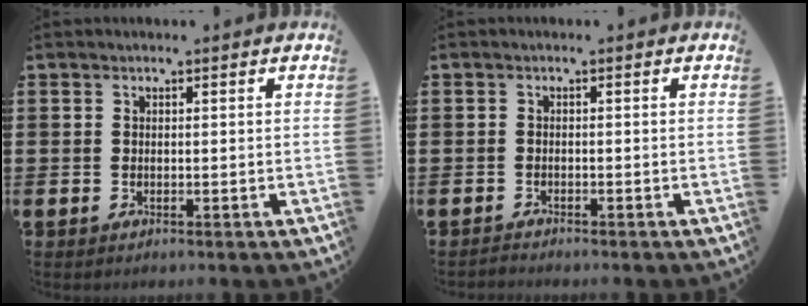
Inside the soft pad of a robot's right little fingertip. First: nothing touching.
{"total": 0.7, "force": [-0.7, 0.0, -0.1], "torque": [-0.001, -0.001, -0.015]}